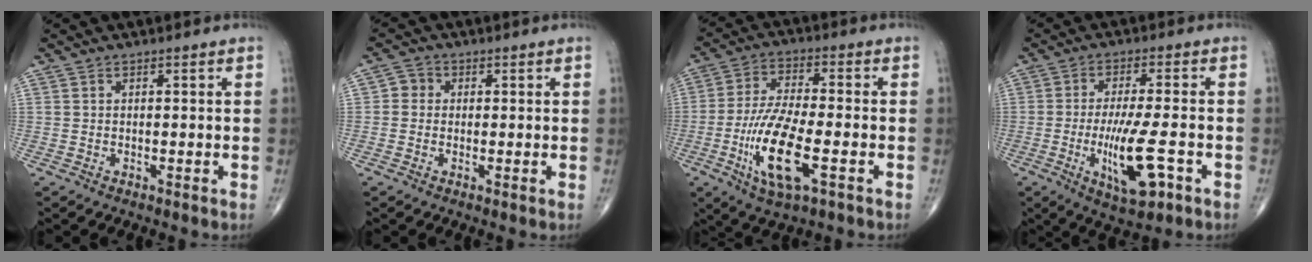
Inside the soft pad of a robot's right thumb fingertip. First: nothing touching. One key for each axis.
{"total": 2.7, "fx": 0.1, "fy": 2.5, "fz": 1.0, "tx": 0.000, "ty": 0.006, "tz": -0.006}
{"total": 14.2, "fx": -4.5, "fy": 4.4, "fz": 12.7, "tx": -0.257, "ty": 0.009, "tz": -0.080}
{"total": 11.3, "fx": -3.5, "fy": 2.8, "fz": 10.3, "tx": -0.188, "ty": -0.002, "tz": -0.053}